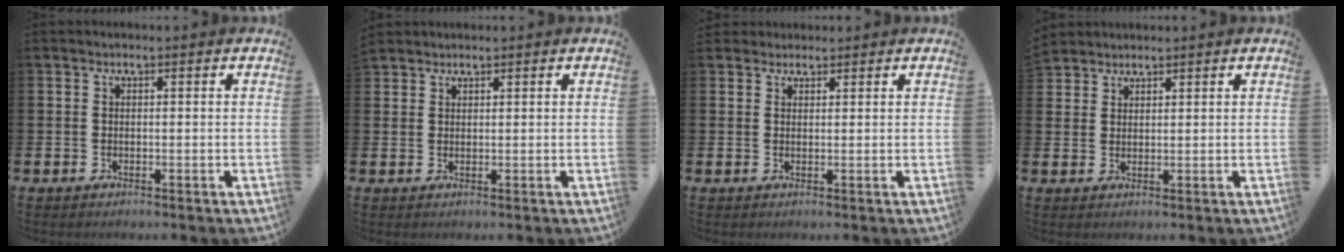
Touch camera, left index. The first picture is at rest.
{"total": 1.7, "force": [1.6, 0.5, -0.1], "torque": [0.010, -0.003, 0.029]}
{"total": 2.0, "force": [1.8, 0.8, -0.1], "torque": [0.009, -0.002, 0.032]}
{"total": 2.6, "force": [2.5, 0.6, -0.4], "torque": [0.013, -0.011, 0.047]}